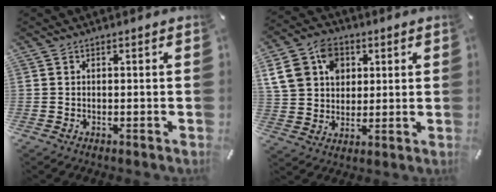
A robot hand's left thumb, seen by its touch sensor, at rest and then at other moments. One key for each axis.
{"total": 12.0, "fx": 4.0, "fy": 9.8, "fz": 5.7, "tx": -0.117, "ty": 0.008, "tz": 0.075}